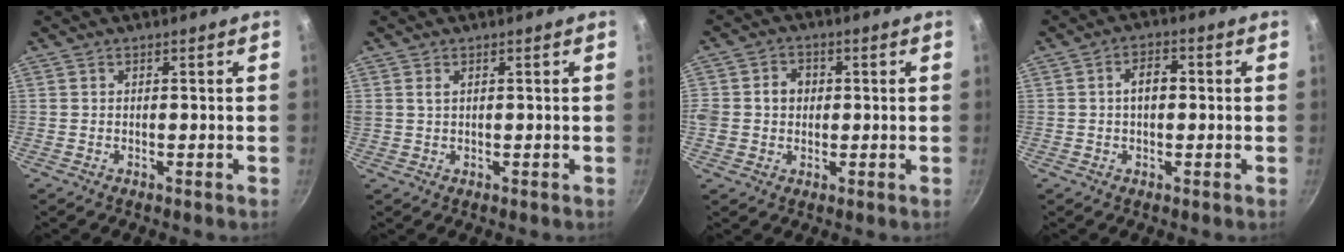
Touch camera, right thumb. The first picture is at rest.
{"total": 1.1, "force": [0.6, 0.6, 0.8], "torque": [-0.016, 0.003, 0.017]}
{"total": 6.7, "force": [0.7, 5.7, 3.4], "torque": [-0.048, 0.011, 0.014]}
{"total": 4.3, "force": [0.3, 2.6, 3.5], "torque": [-0.053, 0.014, 0.001]}